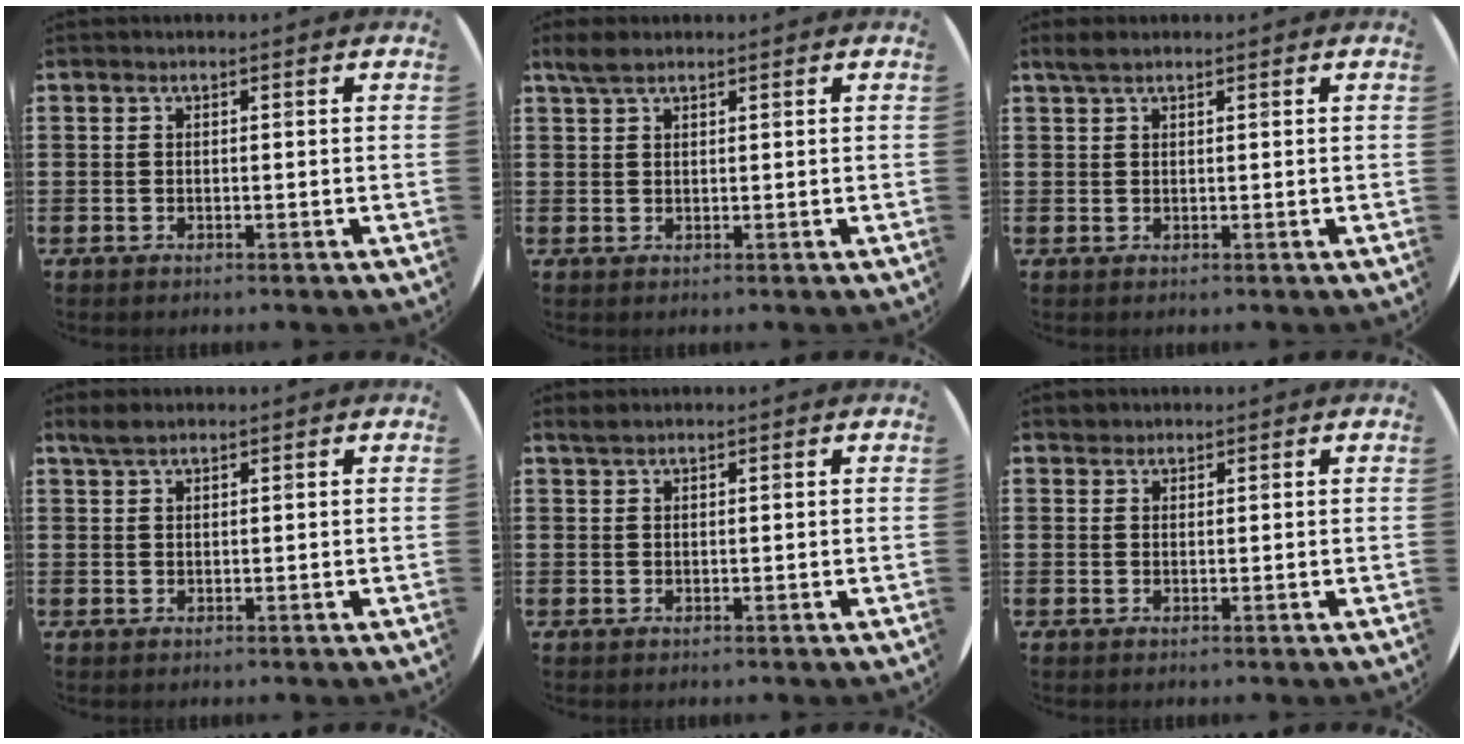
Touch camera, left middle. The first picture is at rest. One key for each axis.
{"total": 2.3, "fx": 1.8, "fy": 0.8, "fz": 1.1, "tx": -0.025, "ty": 0.006, "tz": 0.034}
{"total": 1.7, "fx": 1.3, "fy": 0.5, "fz": 0.9, "tx": -0.019, "ty": 0.006, "tz": 0.023}
{"total": 2.0, "fx": 1.7, "fy": 0.6, "fz": 0.9, "tx": -0.020, "ty": 0.006, "tz": 0.031}
{"total": 1.0, "fx": 0.9, "fy": 0.1, "fz": 0.2, "tx": -0.006, "ty": 0.002, "tz": 0.017}
{"total": 1.1, "fx": 1.0, "fy": 0.4, "fz": -0.1, "tx": 0.007, "ty": -0.001, "tz": 0.018}